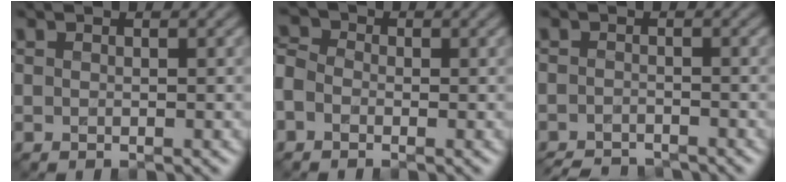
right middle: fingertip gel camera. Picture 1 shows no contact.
{"total": 2.9, "force": [-0.8, 2.3, 1.5], "torque": [-0.031, 0.011, -0.028]}
{"total": 3.1, "force": [-2.9, 0.5, 0.7], "torque": [-0.008, -0.006, -0.054]}